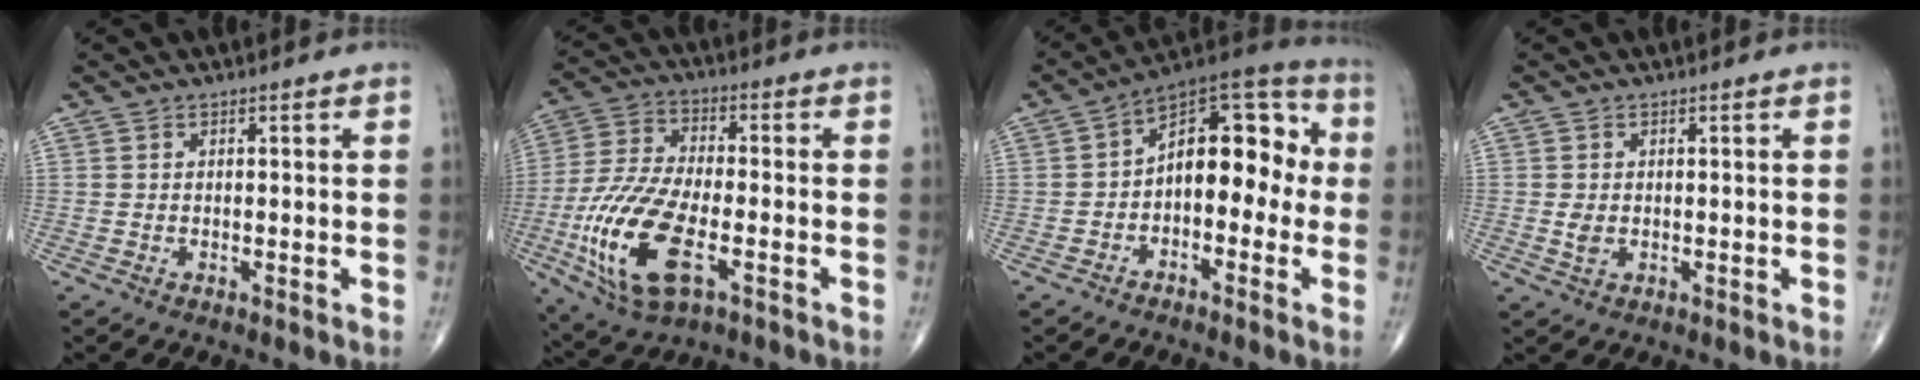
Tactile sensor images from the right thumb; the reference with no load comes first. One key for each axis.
{"total": 17.9, "fx": -5.8, "fy": 7.7, "fz": 15.0, "tx": -0.321, "ty": 0.008, "tz": -0.102}
{"total": 14.1, "fx": -0.8, "fy": 8.2, "fz": 11.5, "tx": -0.130, "ty": 0.050, "tz": -0.030}
{"total": 1.8, "fx": -0.1, "fy": 1.3, "fz": 1.2, "tx": -0.024, "ty": -0.002, "tz": -0.001}